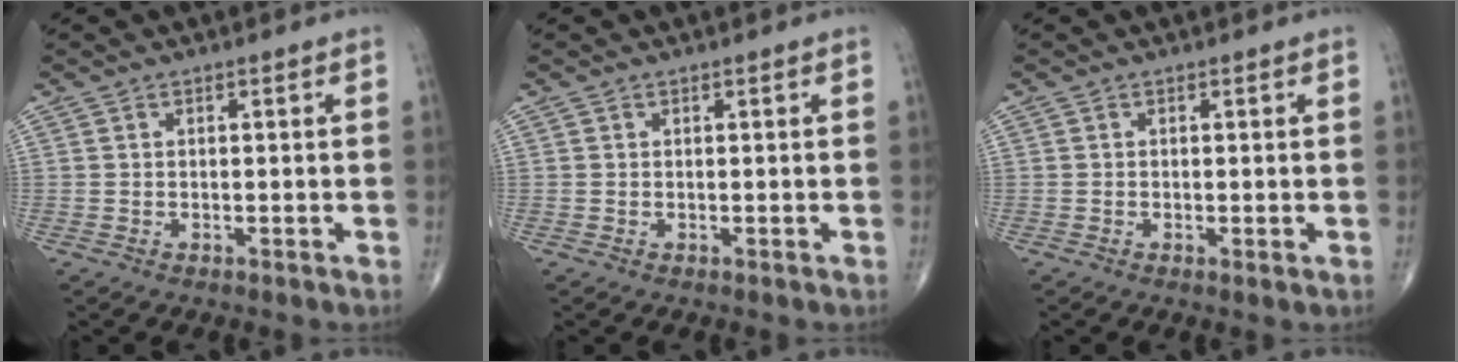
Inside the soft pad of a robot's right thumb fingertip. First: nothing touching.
{"total": 0.0}
{"total": 0.7, "force": [-0.2, 0.1, 0.7], "torque": [-0.018, -0.004, -0.005]}